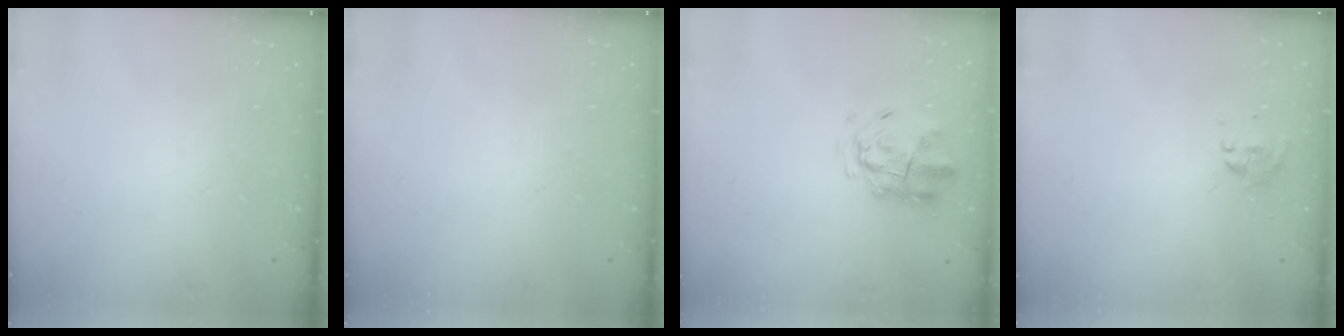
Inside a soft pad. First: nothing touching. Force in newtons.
{"total": 0.0}
{"total": 3.4, "press": 3.1, "slide": 1.4}
{"total": 0.0}